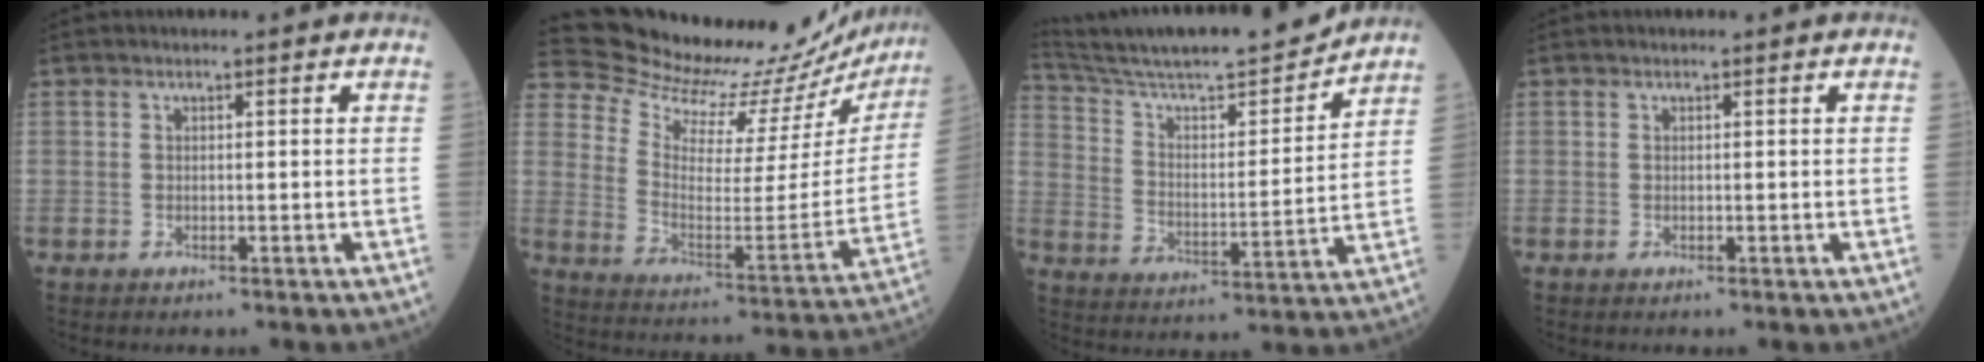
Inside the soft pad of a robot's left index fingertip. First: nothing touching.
{"total": 23.9, "force": [23.2, 3.9, 4.4], "torque": [-0.086, -0.106, 0.309]}
{"total": 20.2, "force": [18.7, 0.6, 7.7], "torque": [-0.143, -0.013, 0.298]}
{"total": 0.0}